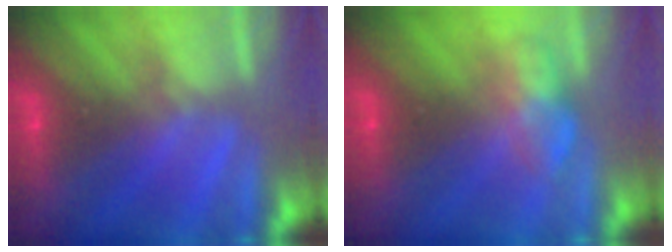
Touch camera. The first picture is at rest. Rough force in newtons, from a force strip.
{"total": 2.8}